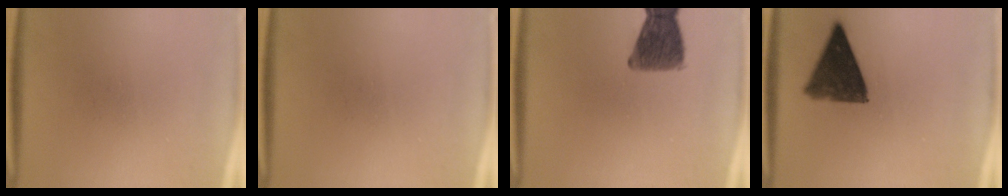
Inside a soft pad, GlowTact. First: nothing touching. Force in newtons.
{"total": 0.0}
{"total": 9.2}
{"total": 10.9}